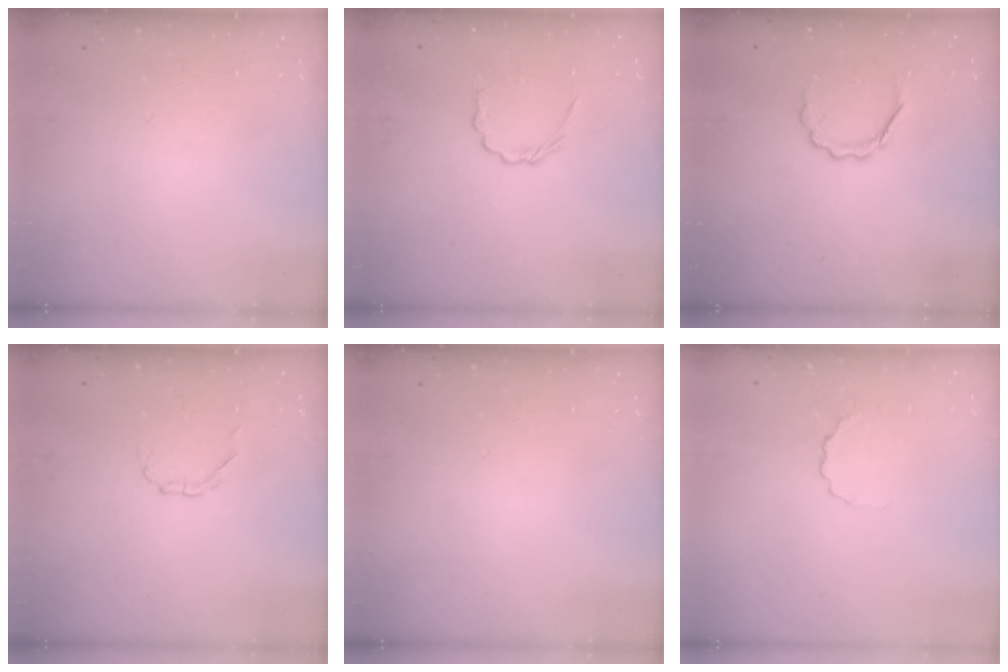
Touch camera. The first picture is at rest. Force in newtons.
{"total": 2.6, "press": 2.4, "slide": 1.0}
{"total": 4.5, "press": 4.5, "slide": 0.4}
{"total": 2.1, "press": 2.1, "slide": 0.6}
{"total": 0.0}
{"total": 3.1, "press": 2.9, "slide": 1.0}